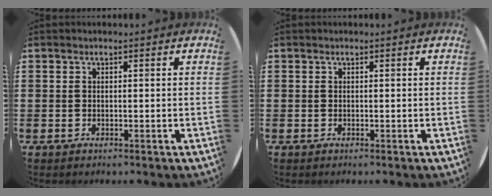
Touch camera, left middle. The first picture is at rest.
{"total": 0.0}